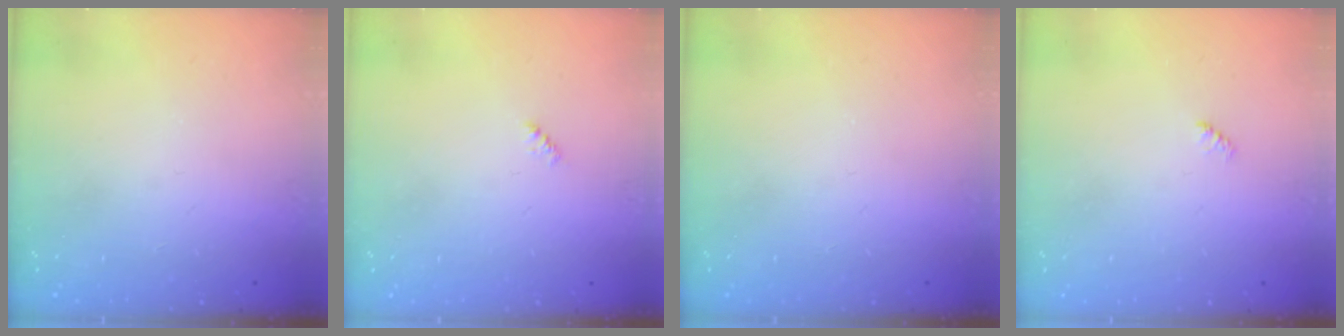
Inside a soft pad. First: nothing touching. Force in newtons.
{"total": 2.4, "press": 2.4, "slide": 0.5}
{"total": 0.0}
{"total": 2.3, "press": 2.2, "slide": 0.5}